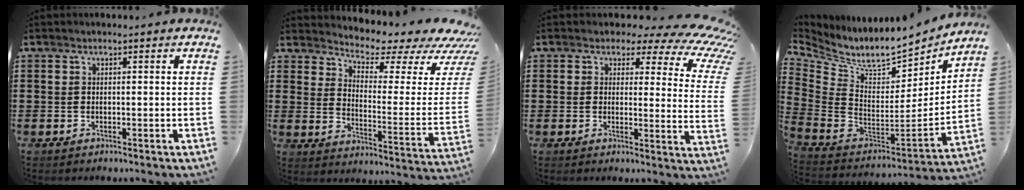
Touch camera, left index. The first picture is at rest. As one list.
[{"total": 3.9, "force": [3.4, 0.8, 1.6], "torque": [-0.040, -0.045, 0.049]}, {"total": 5.4, "force": [3.6, 2.6, 3.0], "torque": [-0.054, -0.018, 0.056]}, {"total": 8.3, "force": [6.9, 2.2, 4.0], "torque": [-0.104, -0.061, 0.116]}]